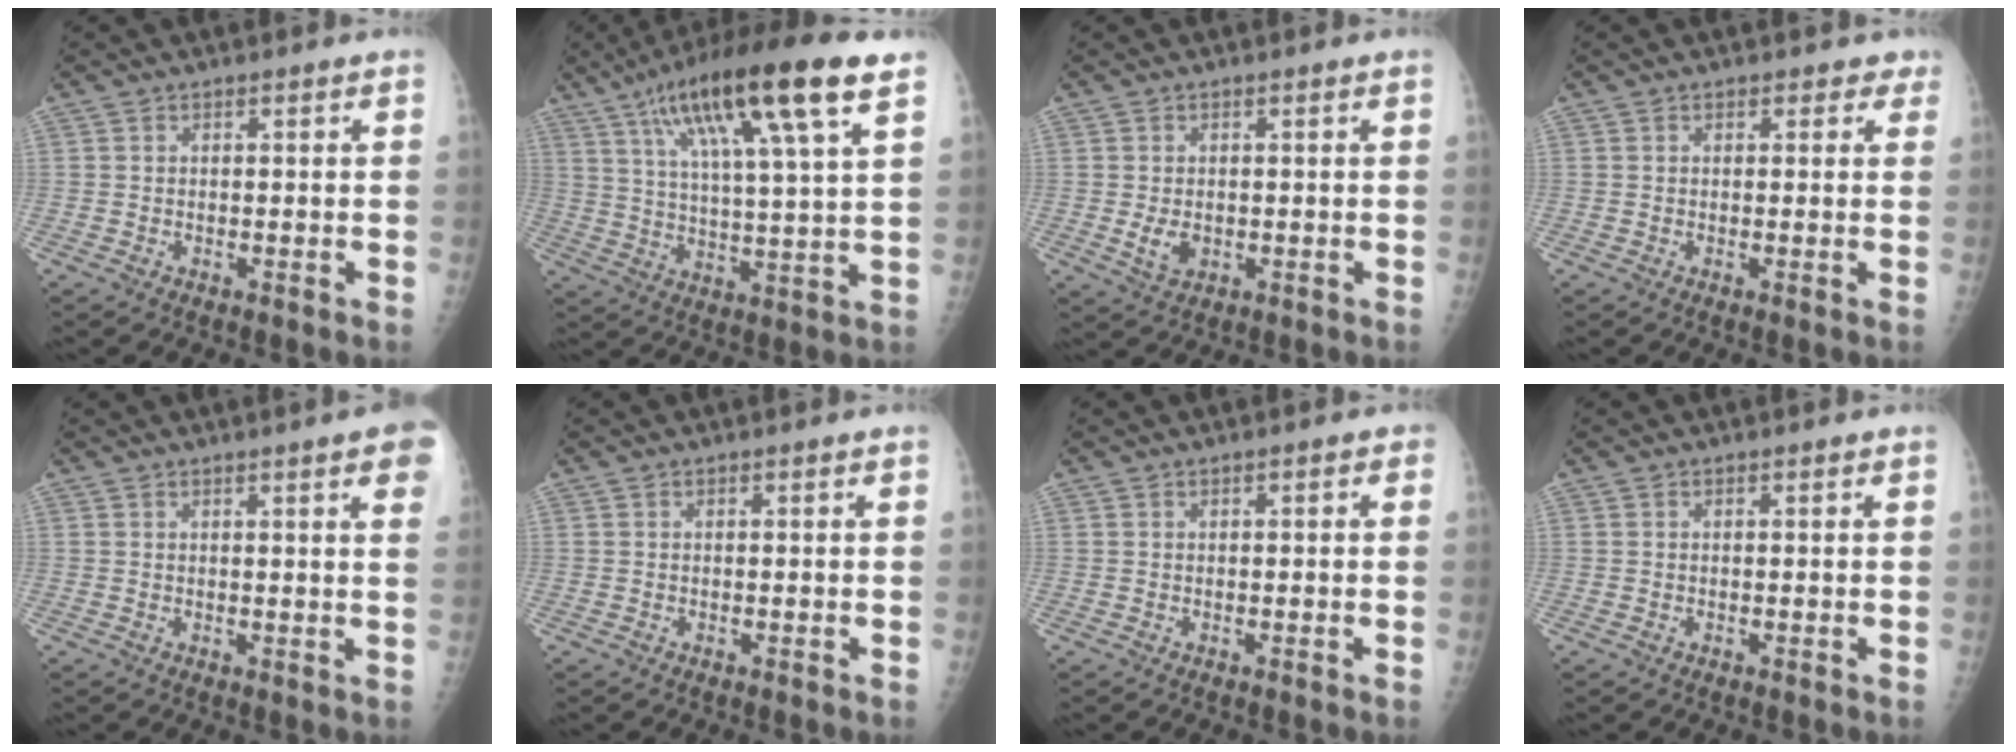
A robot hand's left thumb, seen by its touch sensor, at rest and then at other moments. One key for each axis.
{"total": 20.7, "fx": 10.7, "fy": 3.3, "fz": 17.4, "tx": -0.293, "ty": -0.010, "tz": 0.181}
{"total": 3.4, "fx": -0.3, "fy": 2.4, "fz": 2.4, "tx": -0.037, "ty": -0.005, "tz": 0.002}
{"total": 2.0, "fx": 1.3, "fy": 1.4, "fz": 0.4, "tx": 0.023, "ty": -0.004, "tz": 0.006}
{"total": 6.9, "fx": 3.6, "fy": 0.8, "fz": 5.9, "tx": -0.056, "ty": -0.001, "tz": 0.035}
{"total": 0.0}
{"total": 0.9, "fx": 0.3, "fy": 0.5, "fz": 0.7, "tx": -0.004, "ty": 0.003, "tz": -0.001}
{"total": 0.0}